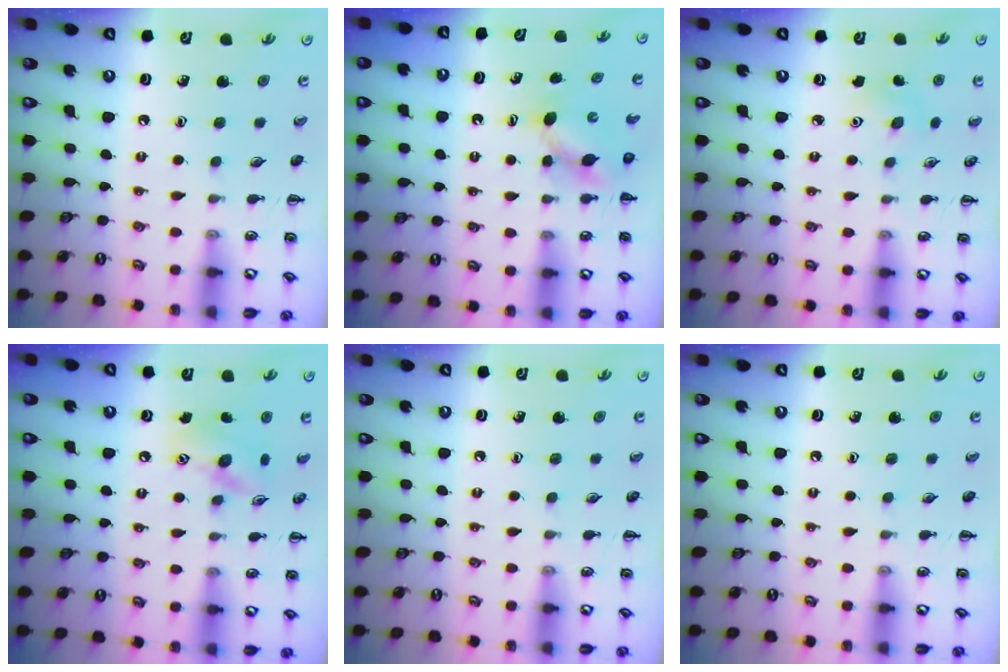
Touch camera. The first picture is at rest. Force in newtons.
{"total": 4.0, "press": 3.9, "slide": 0.7}
{"total": 4.1, "press": 3.9, "slide": 1.2}
{"total": 12.0, "press": 11.9, "slide": 1.8}
{"total": 0.0}
{"total": 0.0}